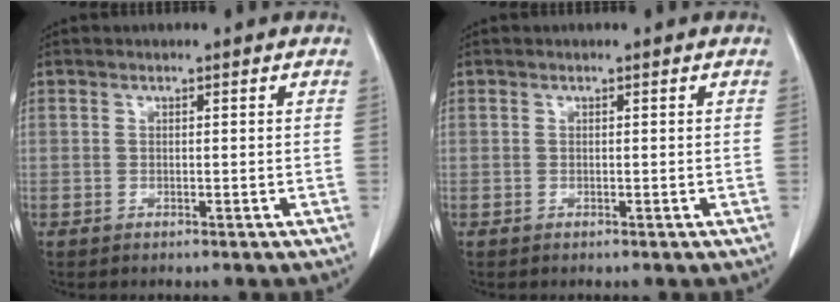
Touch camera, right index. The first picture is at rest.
{"total": 0.0}